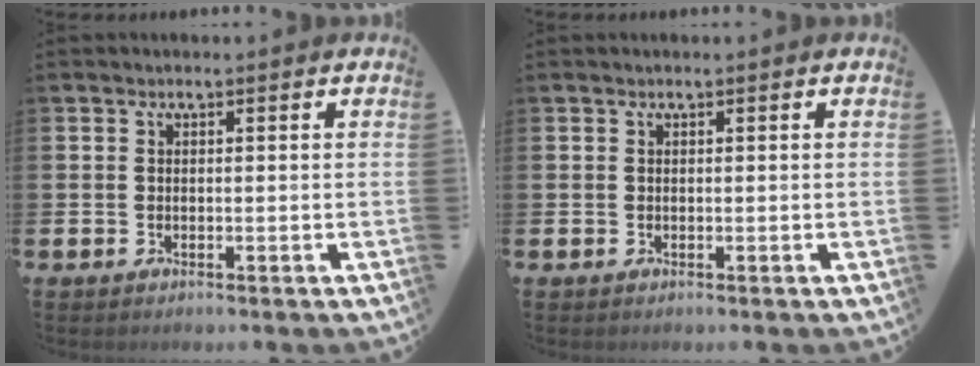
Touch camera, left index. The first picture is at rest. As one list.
[{"total": 0.0}]